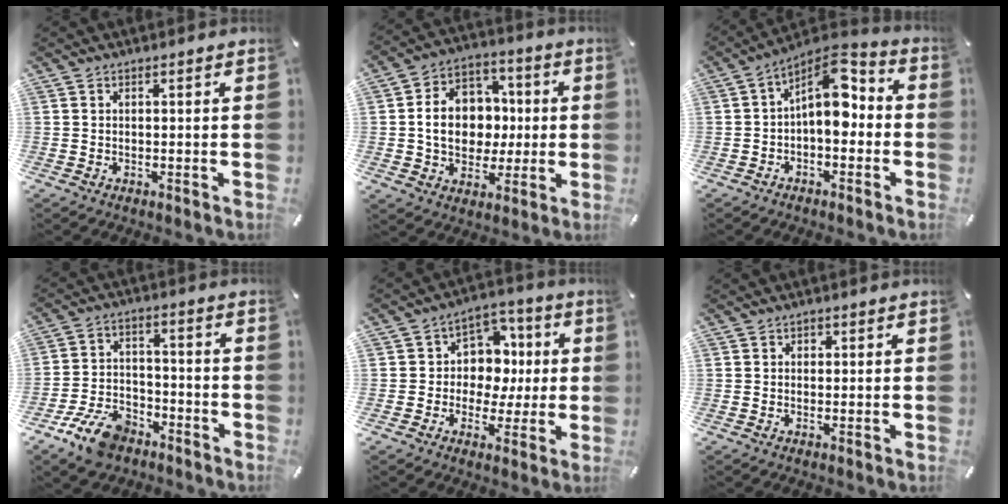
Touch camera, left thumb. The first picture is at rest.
{"total": 13.1, "force": [-0.2, 11.2, 6.8], "torque": [-0.122, 0.021, 0.004]}
{"total": 9.9, "force": [1.4, 5.5, 8.2], "torque": [-0.144, -0.025, 0.019]}
{"total": 11.6, "force": [-7.5, 6.7, 5.8], "torque": [-0.108, 0.049, -0.134]}
{"total": 9.6, "force": [0.4, 9.1, 2.8], "torque": [-0.036, -0.003, 0.010]}
{"total": 0.9, "force": [0.1, 0.9, 0.2], "torque": [-0.002, 0.007, -0.001]}